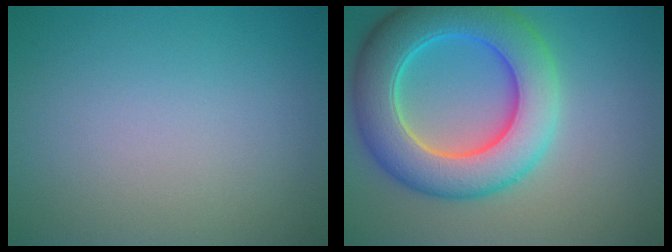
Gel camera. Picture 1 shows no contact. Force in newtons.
{"total": 9.5, "press": 9.5, "slide": 0.2}